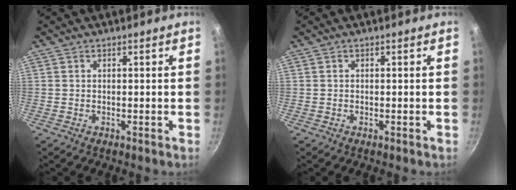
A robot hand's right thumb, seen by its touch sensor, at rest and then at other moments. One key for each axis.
{"total": 0.0}